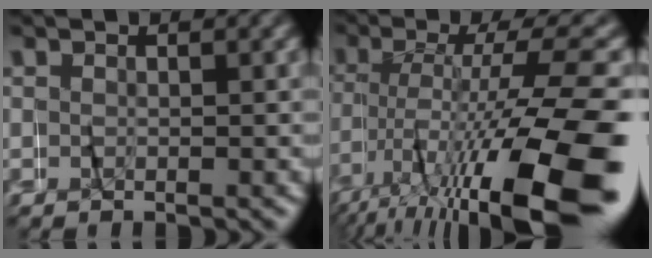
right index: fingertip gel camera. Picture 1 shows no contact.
{"total": 12.9, "force": [-4.3, 4.3, 11.4], "torque": [-0.171, -0.010, -0.052]}